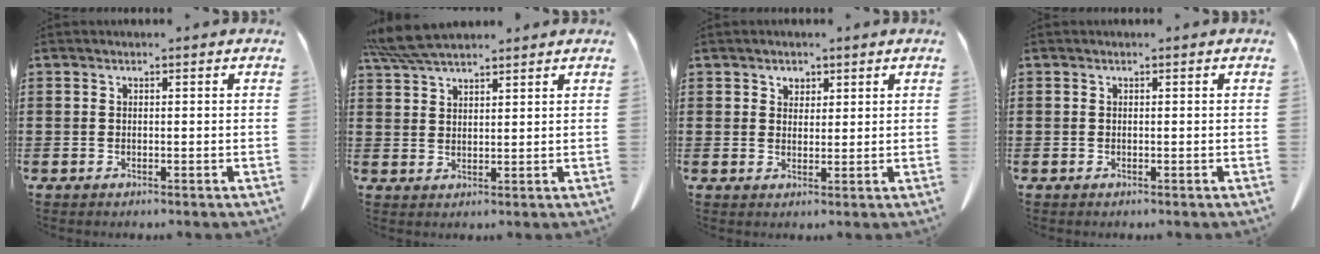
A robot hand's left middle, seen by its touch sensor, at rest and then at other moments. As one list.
[{"total": 5.6, "force": [4.9, 1.0, 2.6], "torque": [-0.064, -0.010, 0.094]}, {"total": 1.9, "force": [1.5, 1.2, 0.3], "torque": [-0.002, 0.001, 0.027]}, {"total": 0.0}]